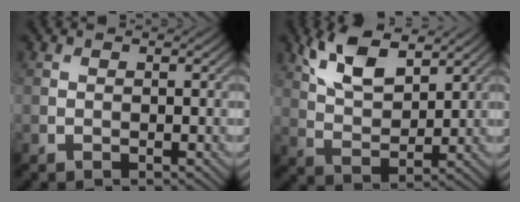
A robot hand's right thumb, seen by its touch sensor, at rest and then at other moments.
{"total": 8.5, "force": [5.0, 3.7, 5.8], "torque": [-0.130, 0.004, 0.102]}